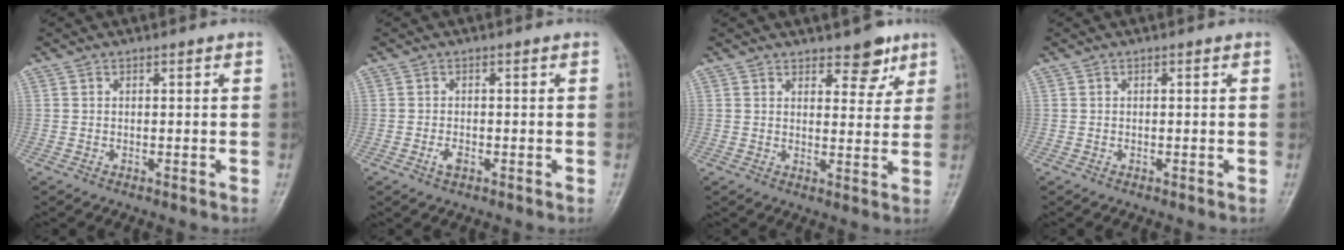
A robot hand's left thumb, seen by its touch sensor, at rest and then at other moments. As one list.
[{"total": 1.5, "force": [-0.6, 0.8, 1.1], "torque": [-0.023, -0.001, -0.012]}, {"total": 5.6, "force": [4.0, 2.7, 2.9], "torque": [-0.009, -0.025, 0.056]}, {"total": 0.0}]